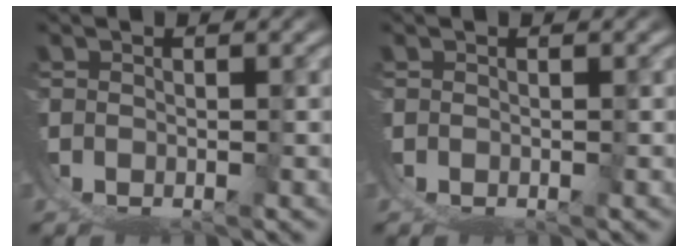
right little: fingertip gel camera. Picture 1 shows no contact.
{"total": 0.0}